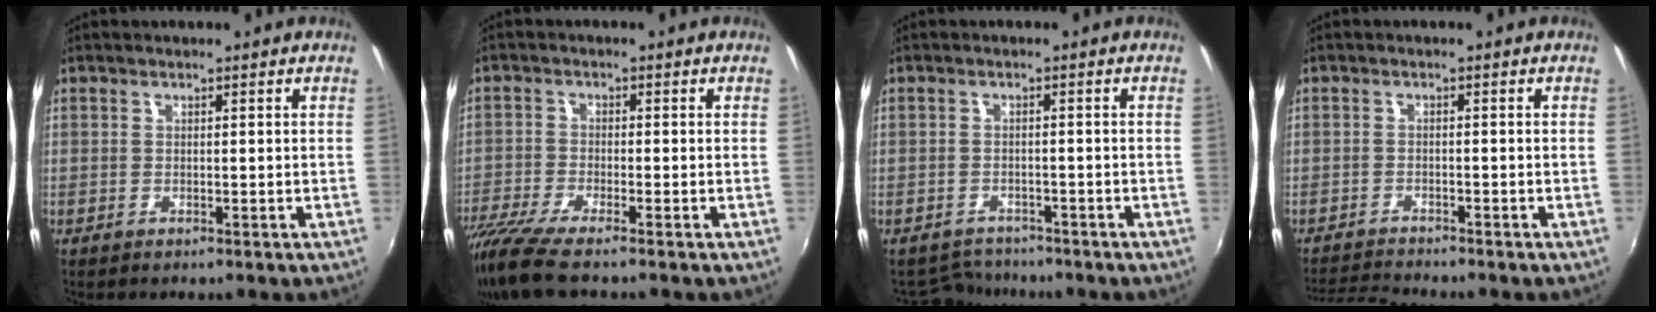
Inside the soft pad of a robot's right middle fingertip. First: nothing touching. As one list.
[{"total": 9.0, "force": [-7.3, 0.6, 5.2], "torque": [-0.128, -0.041, -0.136]}, {"total": 2.6, "force": [-2.4, 1.0, -0.4], "torque": [-0.006, 0.001, -0.044]}, {"total": 4.4, "force": [-4.4, -0.3, 0.6], "torque": [-0.032, -0.011, -0.084]}]